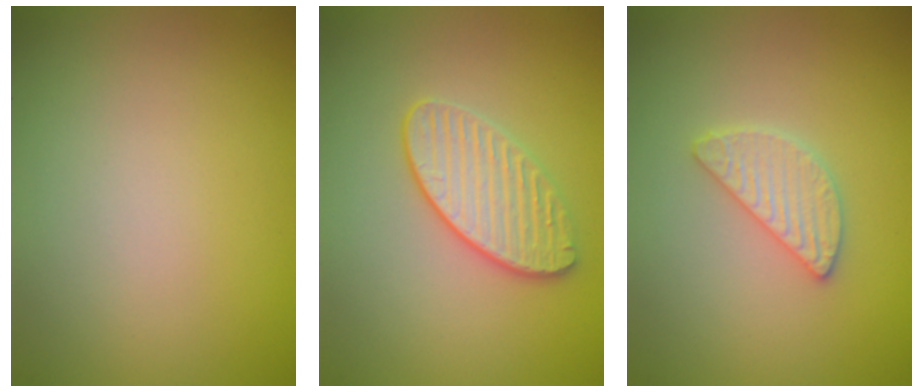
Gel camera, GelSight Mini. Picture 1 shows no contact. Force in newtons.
{"total": 3.0, "press": 2.8, "slide": 1.2}
{"total": 2.6, "press": 2.6, "slide": 0.3}